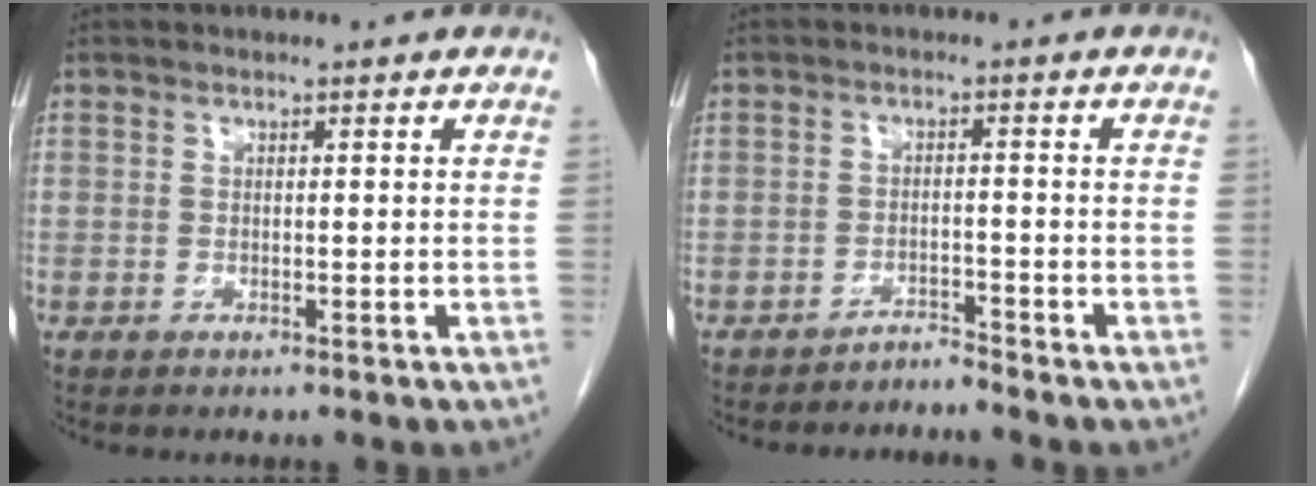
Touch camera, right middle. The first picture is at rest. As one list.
[{"total": 2.9, "force": [-2.7, -0.3, -0.9], "torque": [0.023, -0.004, -0.042]}]